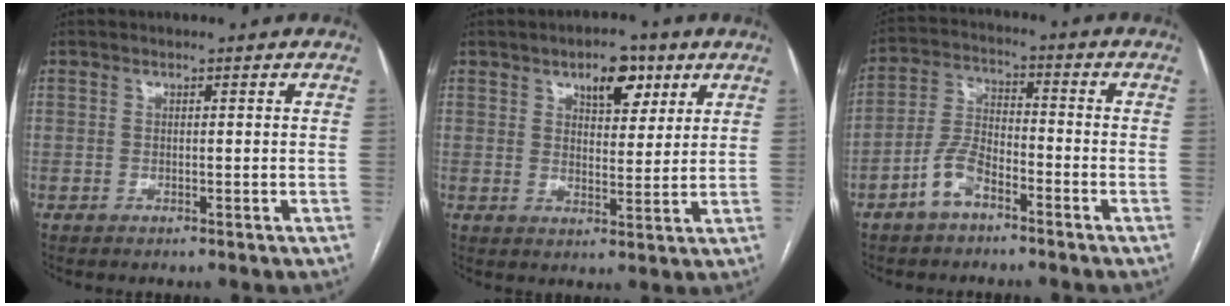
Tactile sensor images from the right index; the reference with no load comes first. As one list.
[{"total": 6.9, "force": [3.9, 3.3, 4.7], "torque": [-0.067, 0.008, 0.059]}, {"total": 6.8, "force": [-4.1, 3.1, 4.4], "torque": [-0.102, 0.014, -0.082]}]